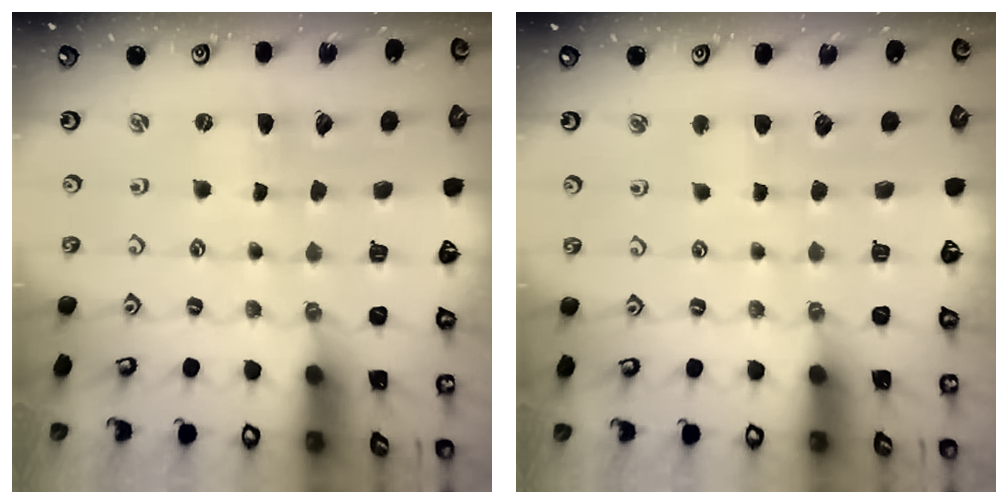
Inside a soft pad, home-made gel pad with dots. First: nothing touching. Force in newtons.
{"total": 2.8, "press": 2.8, "slide": 0.4}